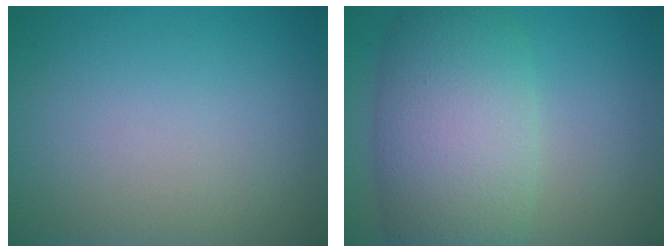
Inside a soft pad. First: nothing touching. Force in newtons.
{"total": 9.3, "press": 9.3, "slide": 0.5}